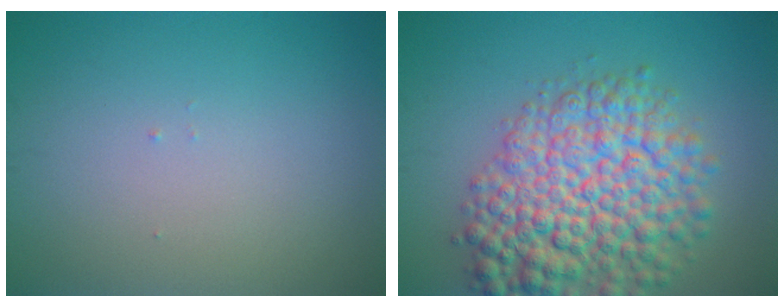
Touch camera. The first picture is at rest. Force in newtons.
{"total": 10.0, "press": 10.0, "slide": 0.4}